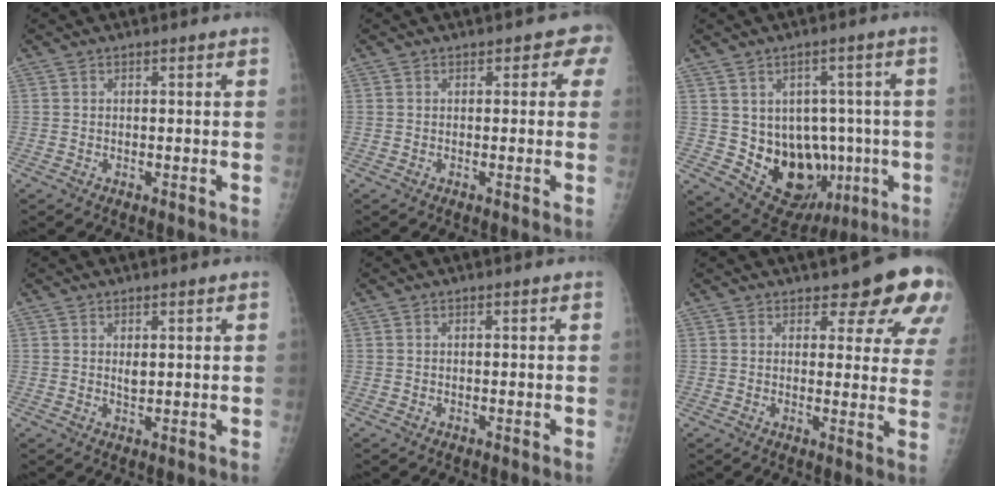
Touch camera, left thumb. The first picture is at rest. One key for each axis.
{"total": 2.5, "fx": 0.9, "fy": 1.8, "fz": 1.5, "tx": 0.015, "ty": 0.005, "tz": -0.002}
{"total": 15.8, "fx": -2.6, "fy": 11.6, "fz": 10.4, "tx": -0.099, "ty": 0.005, "tz": -0.006}
{"total": 1.7, "fx": 0.6, "fy": 0.8, "fz": 1.3, "tx": -0.019, "ty": -0.007, "tz": 0.014}
{"total": 0.0}
{"total": 11.9, "fx": 8.1, "fy": 4.5, "fz": 7.4, "tx": -0.044, "ty": -0.044, "tz": 0.083}